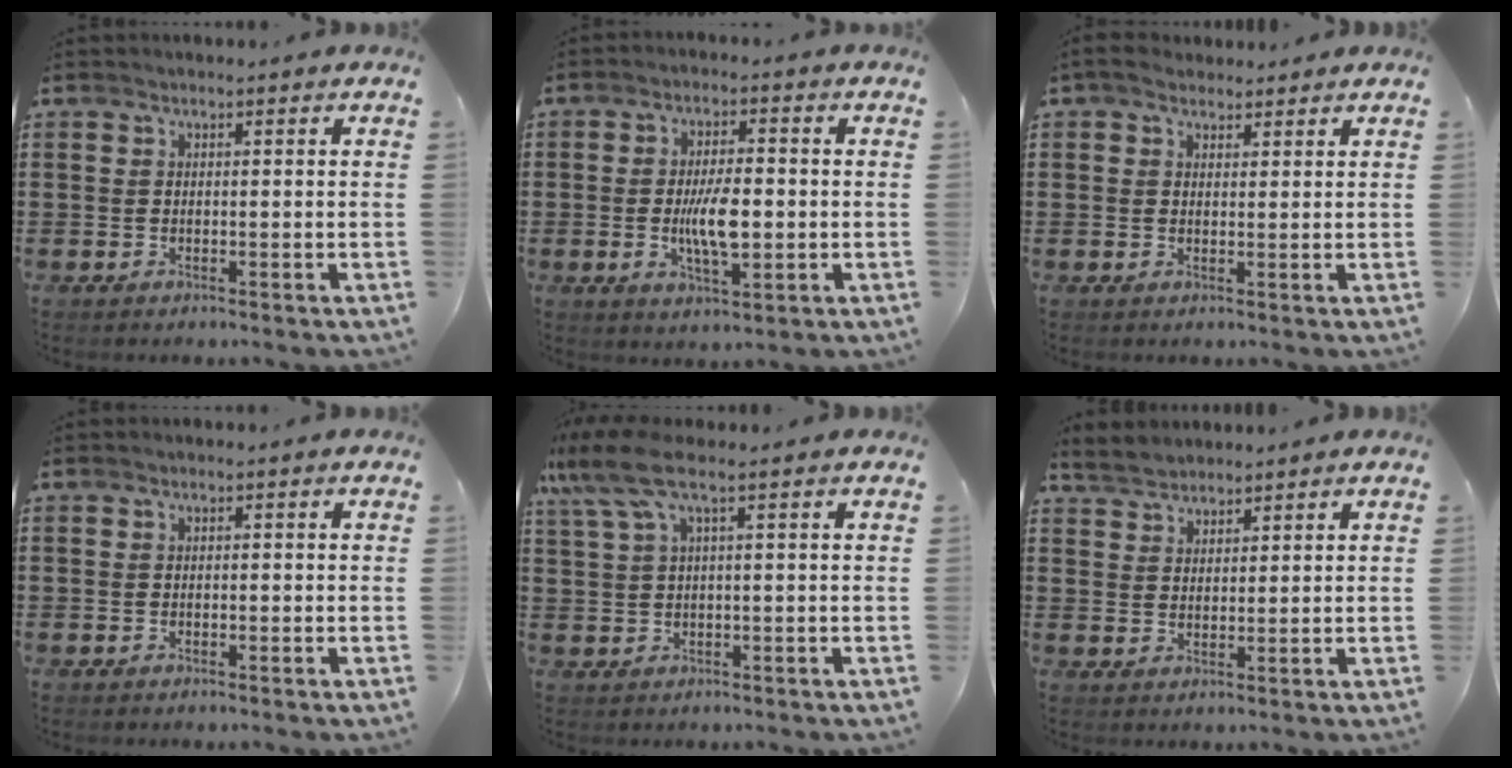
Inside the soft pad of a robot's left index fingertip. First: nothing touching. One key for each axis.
{"total": 7.4, "fx": -0.6, "fy": 2.7, "fz": 6.9, "tx": -0.128, "ty": -0.001, "tz": -0.016}
{"total": 2.7, "fx": 2.2, "fy": 1.4, "fz": 0.8, "tx": -0.023, "ty": 0.005, "tz": 0.041}
{"total": 0.5, "fx": -0.2, "fy": 0.3, "fz": 0.4, "tx": -0.009, "ty": -0.002, "tz": -0.004}
{"total": 6.4, "fx": 2.3, "fy": 1.1, "fz": 5.8, "tx": -0.146, "ty": -0.013, "tz": 0.032}
{"total": 2.7, "fx": 2.5, "fy": 0.9, "fz": 0.0, "tx": -0.010, "ty": 0.003, "tz": 0.048}